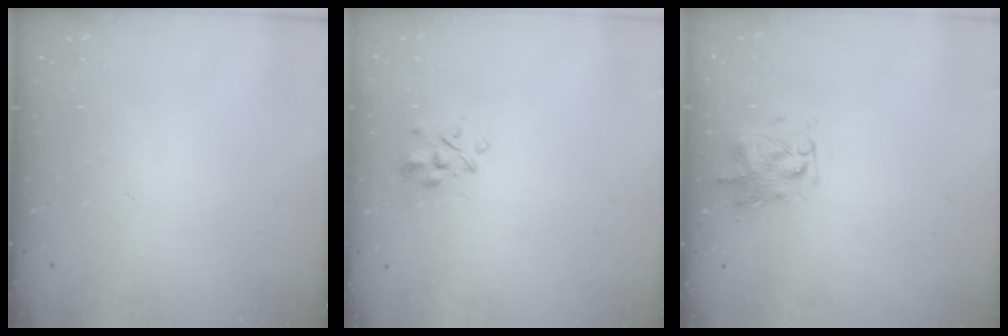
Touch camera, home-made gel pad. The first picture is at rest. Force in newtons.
{"total": 2.6, "press": 2.4, "slide": 1.0}
{"total": 3.9, "press": 3.9, "slide": 0.2}